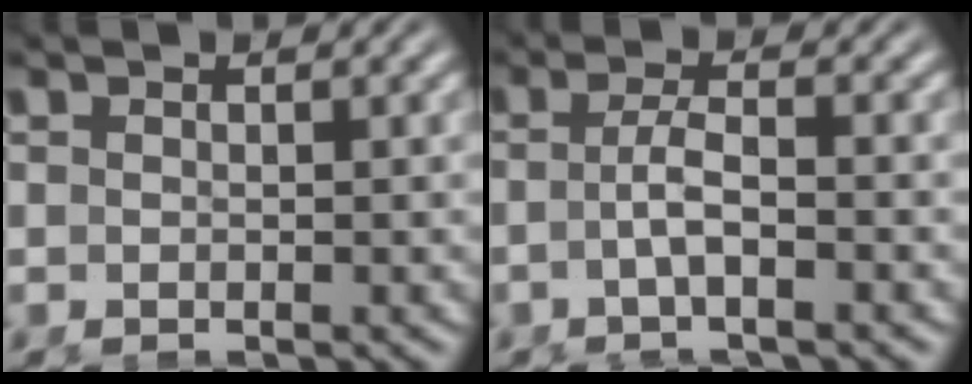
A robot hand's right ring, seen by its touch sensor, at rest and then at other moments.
{"total": 2.6, "force": [-1.3, -0.2, 2.3], "torque": [-0.047, -0.009, -0.017]}